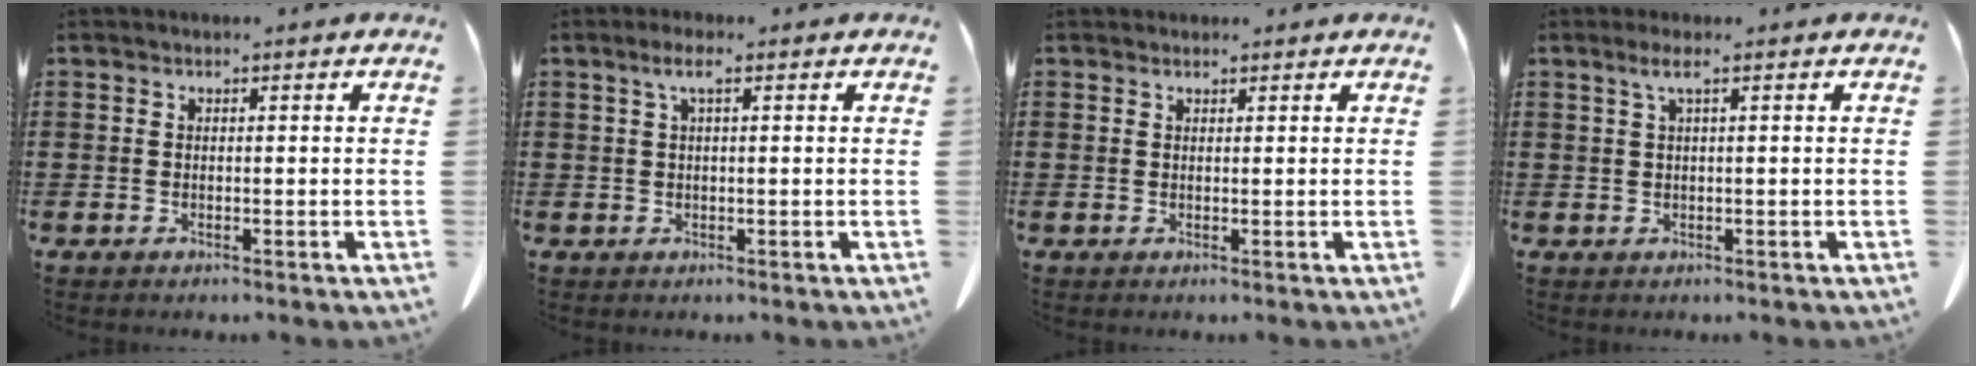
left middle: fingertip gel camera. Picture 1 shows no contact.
{"total": 2.5, "force": [0.9, 0.5, 2.2], "torque": [-0.046, 0.004, 0.015]}
{"total": 1.0, "force": [0.9, 0.3, 0.1], "torque": [-0.004, -0.002, 0.020]}
{"total": 1.9, "force": [0.7, 0.0, 1.8], "torque": [-0.037, -0.002, 0.013]}